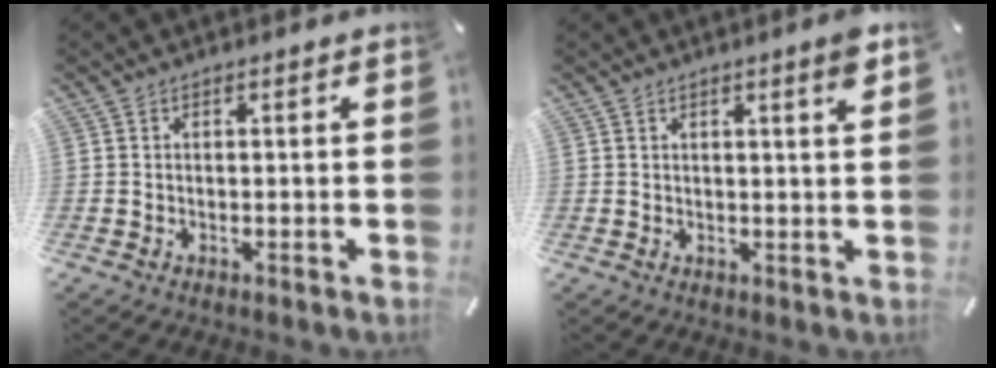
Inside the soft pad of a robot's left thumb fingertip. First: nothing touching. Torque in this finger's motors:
{"motor_torque": [0.11, -0.20, 0.21, 0.27, -0.06]}